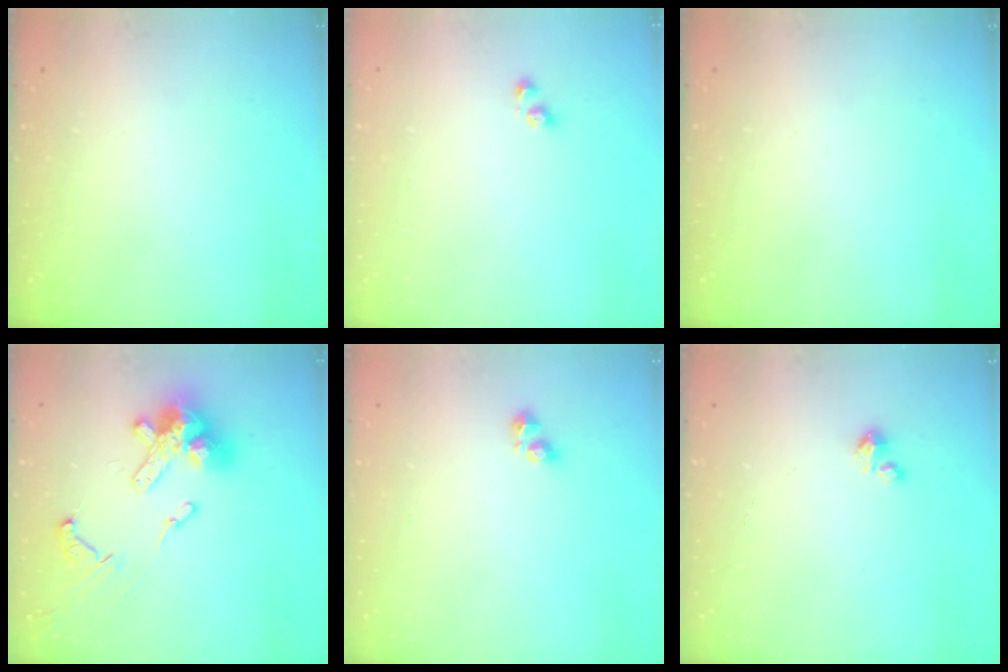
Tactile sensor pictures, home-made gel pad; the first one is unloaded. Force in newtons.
{"total": 2.9, "press": 2.7, "slide": 1.1}
{"total": 0.0}
{"total": 17.9, "press": 17.7, "slide": 2.1}
{"total": 3.0, "press": 3.0, "slide": 0.3}
{"total": 2.0, "press": 2.0, "slide": 0.1}